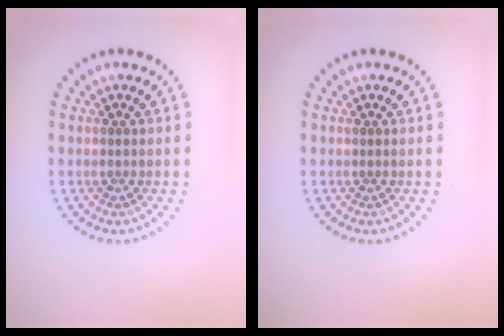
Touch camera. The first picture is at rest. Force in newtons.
{"total": 0.0}